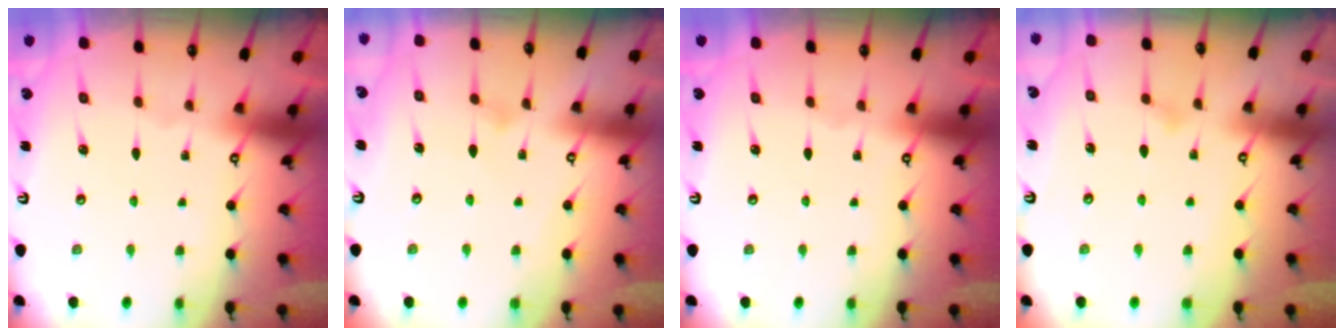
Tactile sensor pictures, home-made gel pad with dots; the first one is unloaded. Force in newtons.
{"total": 3.8, "press": 3.8, "slide": 0.2}
{"total": 0.0}
{"total": 8.5, "press": 8.5, "slide": 0.5}